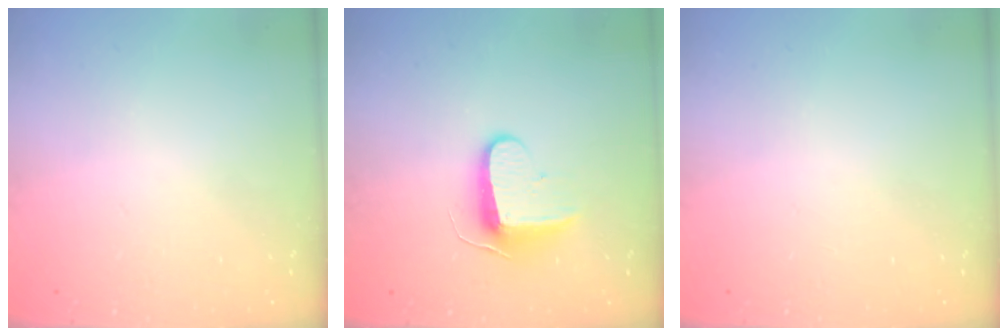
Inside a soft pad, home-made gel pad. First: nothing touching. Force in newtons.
{"total": 9.0, "press": 9.0, "slide": 0.7}
{"total": 0.0}